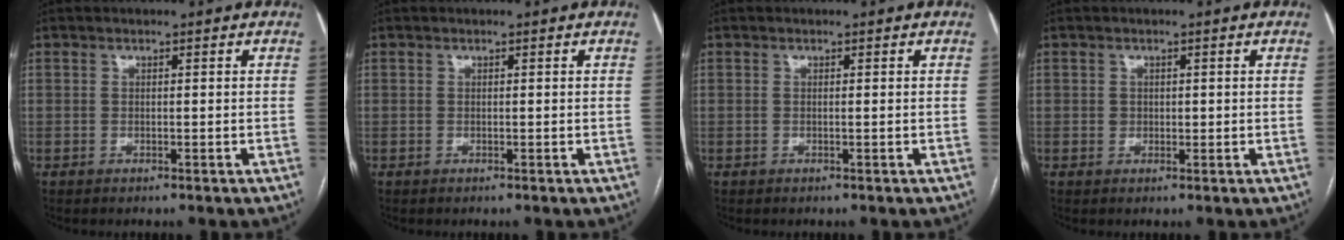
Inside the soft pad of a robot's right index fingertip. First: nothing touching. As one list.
[{"total": 0.0}, {"total": 0.0}, {"total": 1.2, "force": [0.1, 1.1, 0.5], "torque": [-0.006, 0.002, 0.003]}]